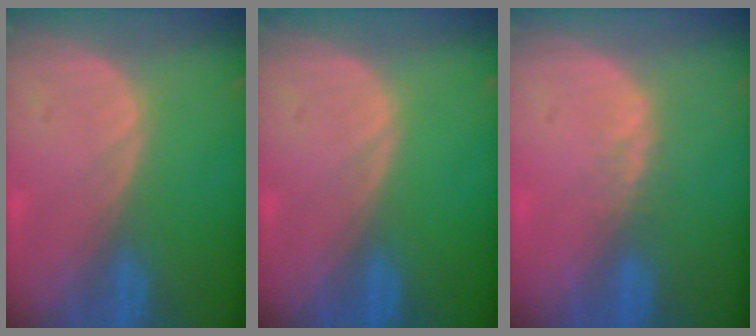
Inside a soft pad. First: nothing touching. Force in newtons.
{"total": 0.0}
{"total": 1.7, "press": 1.4, "slide": 0.9}